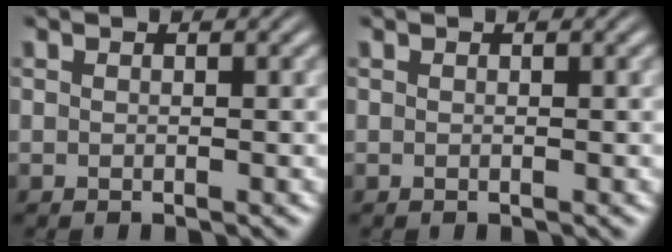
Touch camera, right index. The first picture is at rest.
{"total": 0.0}